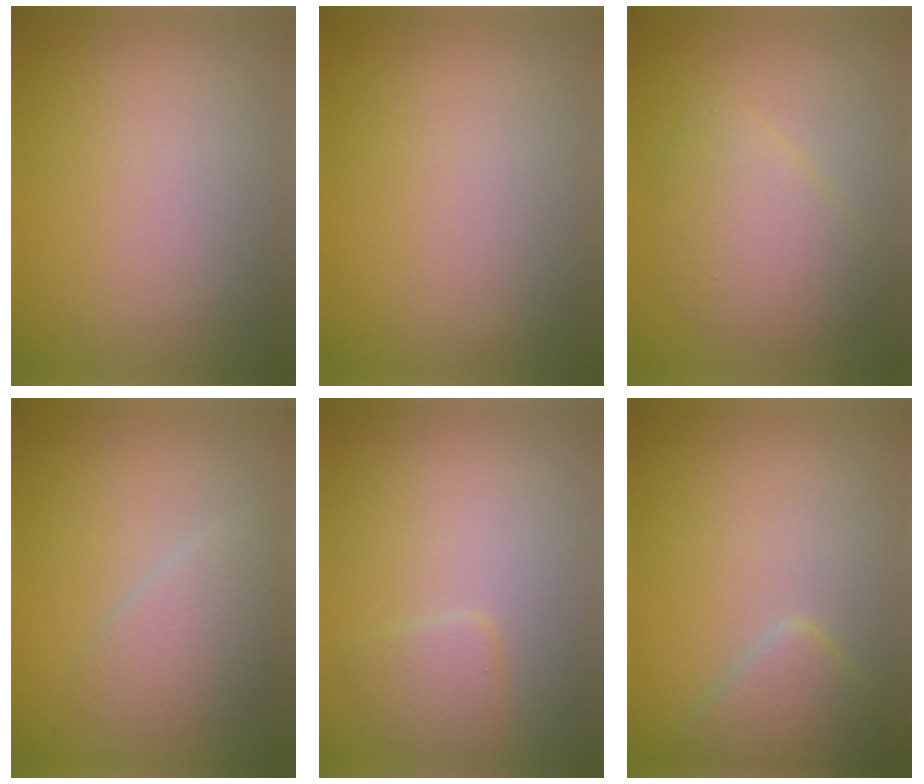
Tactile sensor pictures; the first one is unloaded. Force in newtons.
{"total": 0.0}
{"total": 3.7, "press": 3.7, "slide": 0.1}
{"total": 2.6, "press": 2.5, "slide": 0.2}
{"total": 1.6, "press": 1.6, "slide": 0.0}
{"total": 2.8, "press": 2.8, "slide": 0.1}